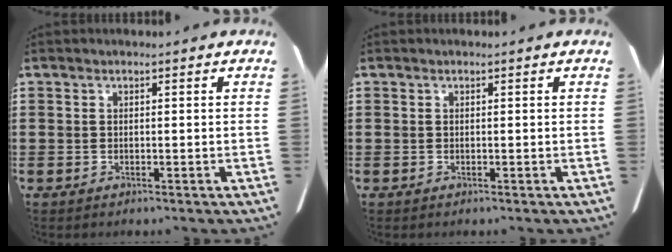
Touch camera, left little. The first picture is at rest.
{"total": 0.0}